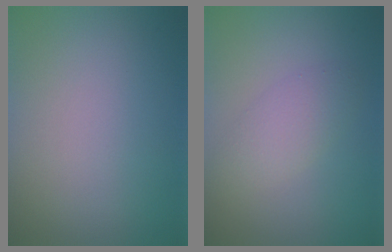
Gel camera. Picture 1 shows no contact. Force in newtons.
{"total": 2.5, "press": 2.5, "slide": 0.2}